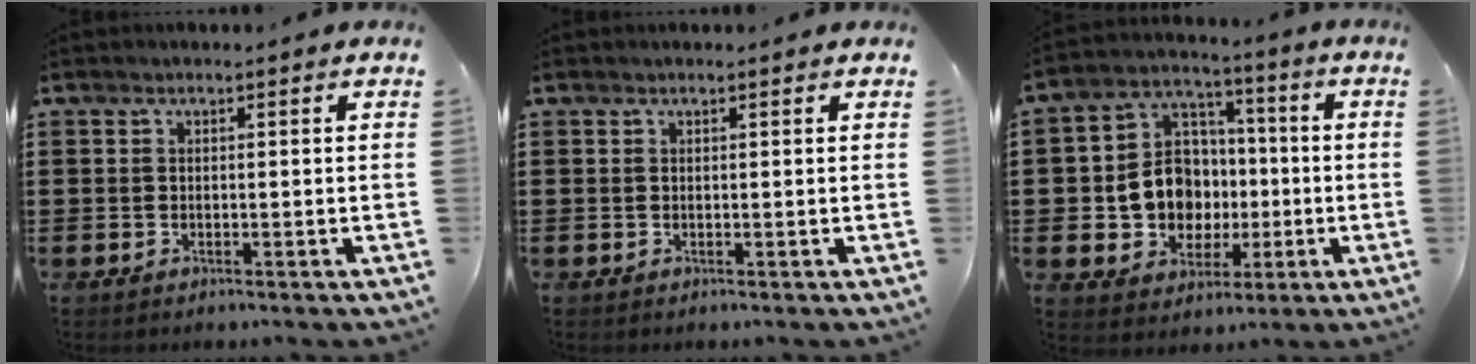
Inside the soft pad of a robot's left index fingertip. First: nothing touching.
{"total": 0.0}
{"total": 10.1, "force": [-1.2, 9.2, 4.0], "torque": [-0.113, 0.012, -0.017]}